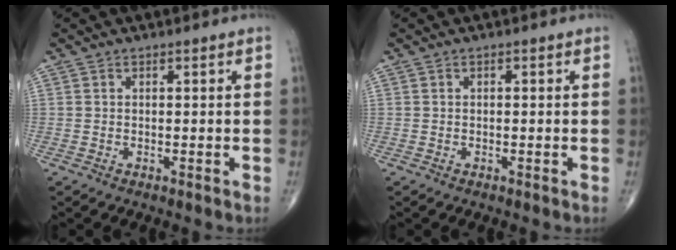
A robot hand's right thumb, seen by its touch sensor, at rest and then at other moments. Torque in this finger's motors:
{"motor_torque": [-0.23, -0.05, -0.28, -0.19, -0.01]}